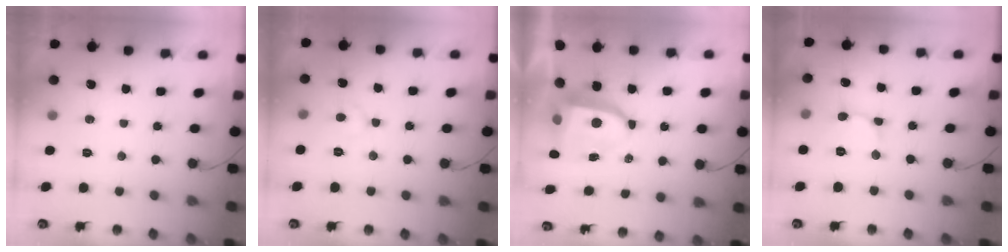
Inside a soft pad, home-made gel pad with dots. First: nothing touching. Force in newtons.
{"total": 3.6, "press": 3.6, "slide": 0.3}
{"total": 7.8, "press": 7.8, "slide": 0.5}
{"total": 2.4, "press": 2.4, "slide": 0.1}